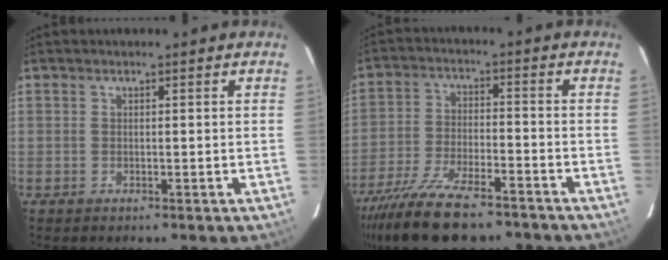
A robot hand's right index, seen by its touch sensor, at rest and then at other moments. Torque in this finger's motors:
{"motor_torque": [1.45, -0.69, 0.76, 0.21]}